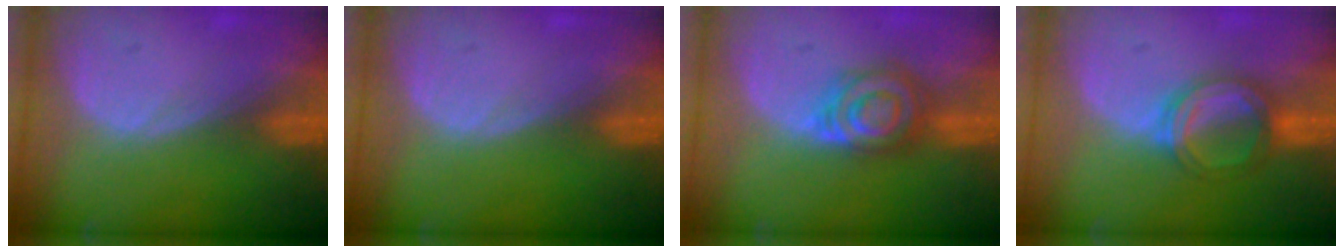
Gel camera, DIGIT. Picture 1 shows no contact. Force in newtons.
{"total": 0.0}
{"total": 6.9, "press": 6.5, "slide": 2.5}
{"total": 5.9, "press": 5.5, "slide": 2.0}